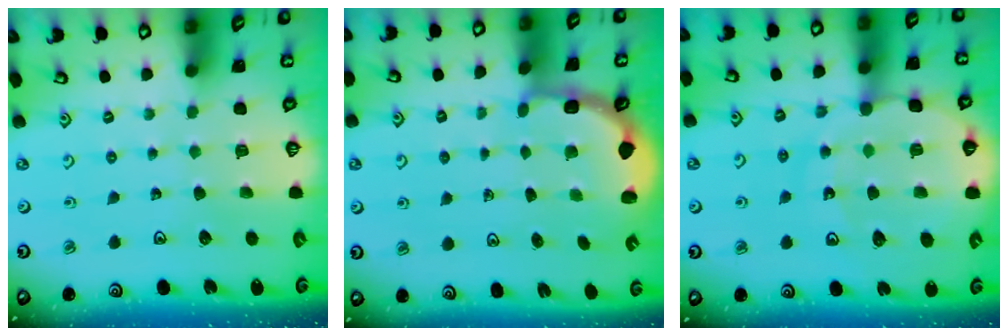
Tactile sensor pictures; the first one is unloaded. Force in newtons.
{"total": 2.7, "press": 2.4, "slide": 1.4}
{"total": 13.5, "press": 13.1, "slide": 3.0}